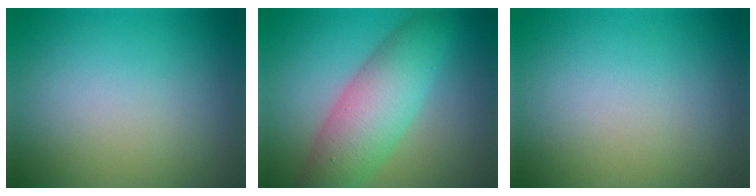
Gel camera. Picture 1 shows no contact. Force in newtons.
{"total": 7.3, "press": 7.3, "slide": 0.1}
{"total": 0.0}